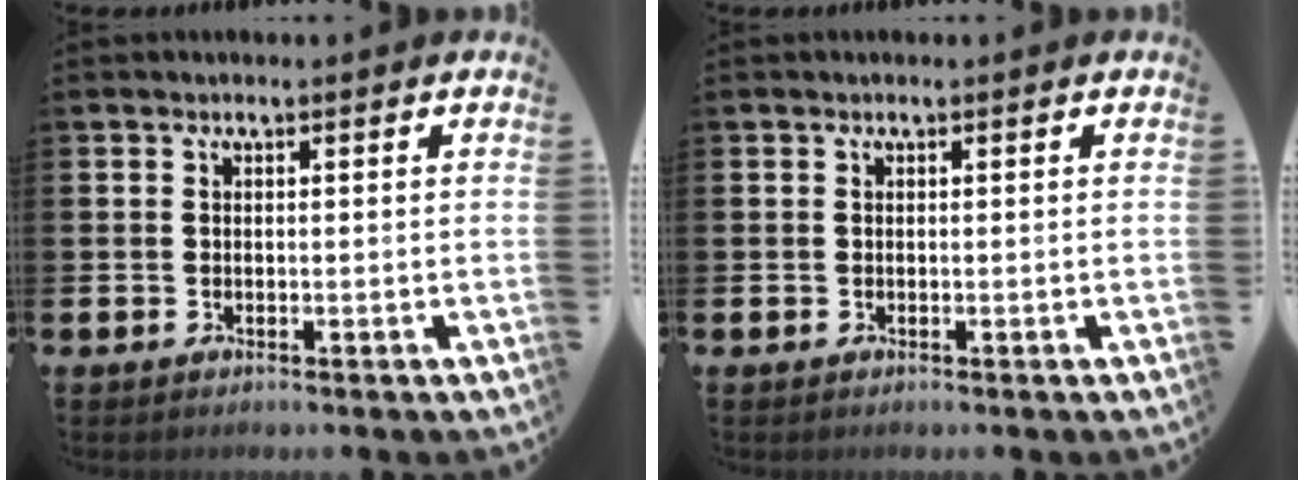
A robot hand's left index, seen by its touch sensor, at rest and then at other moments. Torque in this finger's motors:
{"motor_torque": [0.00, 0.00, 0.00, 0.00]}